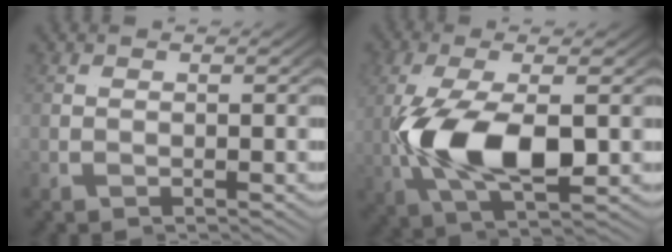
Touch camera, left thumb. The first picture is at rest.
{"total": 8.7, "force": [-1.8, 4.1, 7.5], "torque": [-0.177, -0.013, -0.034]}